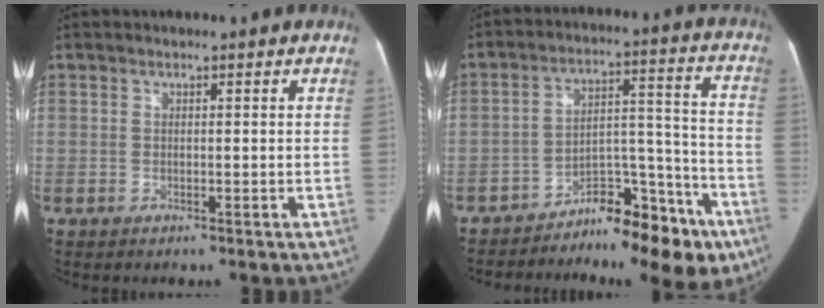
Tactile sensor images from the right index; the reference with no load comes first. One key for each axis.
{"total": 11.7, "fx": -8.5, "fy": 4.5, "fz": 6.7, "tx": -0.069, "ty": 0.069, "tz": -0.128}